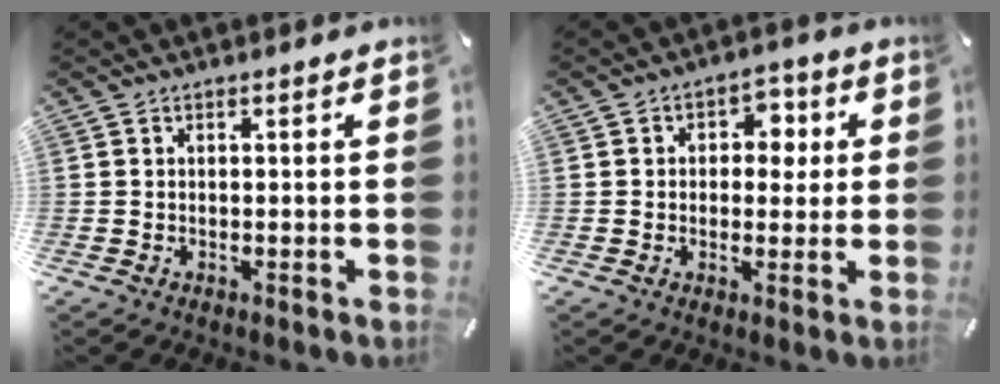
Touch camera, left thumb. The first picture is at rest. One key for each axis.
{"total": 5.6, "fx": 0.2, "fy": 4.6, "fz": 3.3, "tx": -0.030, "ty": 0.003, "tz": -0.007}